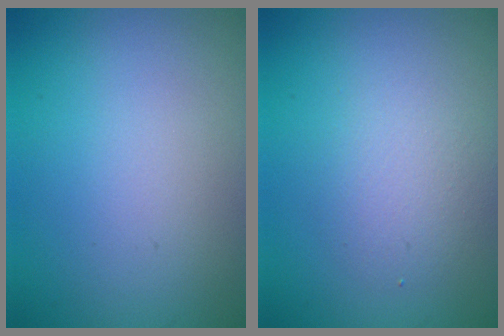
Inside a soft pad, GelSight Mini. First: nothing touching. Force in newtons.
{"total": 2.5, "press": 2.5, "slide": 0.1}